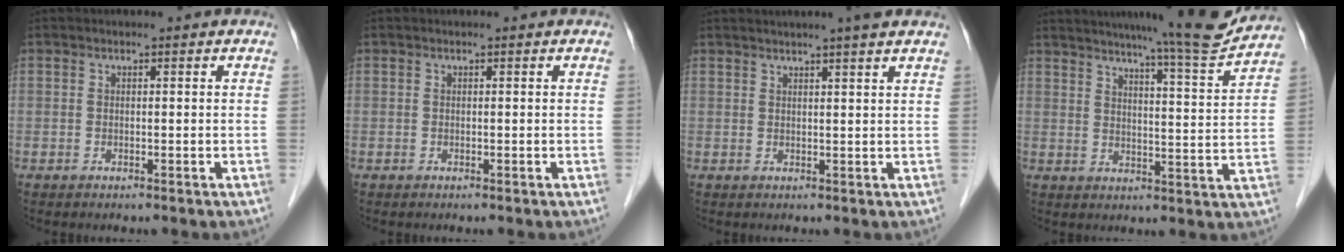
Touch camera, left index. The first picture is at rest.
{"total": 0.0}
{"total": 6.4, "force": [5.4, -0.5, 3.5], "torque": [-0.052, 0.020, 0.066]}
{"total": 13.7, "force": [12.6, -1.1, 5.3], "torque": [-0.080, -0.031, 0.164]}